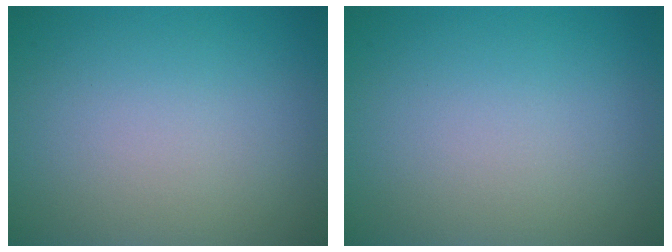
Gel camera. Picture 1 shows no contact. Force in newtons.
{"total": 0.0}